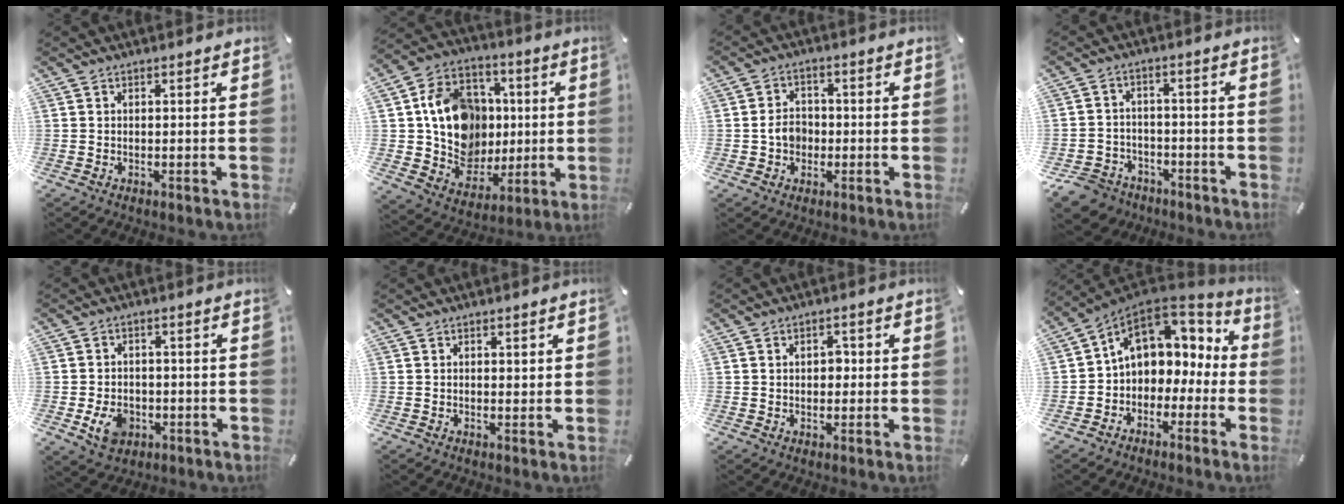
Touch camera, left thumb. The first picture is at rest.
{"total": 17.3, "force": [1.7, 15.0, 8.4], "torque": [-0.144, 0.004, 0.048]}
{"total": 5.2, "force": [-1.0, 4.3, 2.6], "torque": [-0.047, 0.006, -0.021]}
{"total": 7.2, "force": [-4.9, 5.0, 1.6], "torque": [-0.042, 0.029, -0.095]}
{"total": 6.6, "force": [-2.0, 5.2, 3.5], "torque": [-0.076, 0.002, -0.037]}
{"total": 0.9, "force": [0.4, 0.7, 0.5], "torque": [-0.003, -0.002, 0.005]}
{"total": 2.9, "force": [0.2, 2.1, 2.0], "torque": [-0.026, 0.002, -0.005]}
{"total": 10.2, "force": [3.5, 8.3, 4.8], "torque": [-0.103, -0.014, 0.068]}